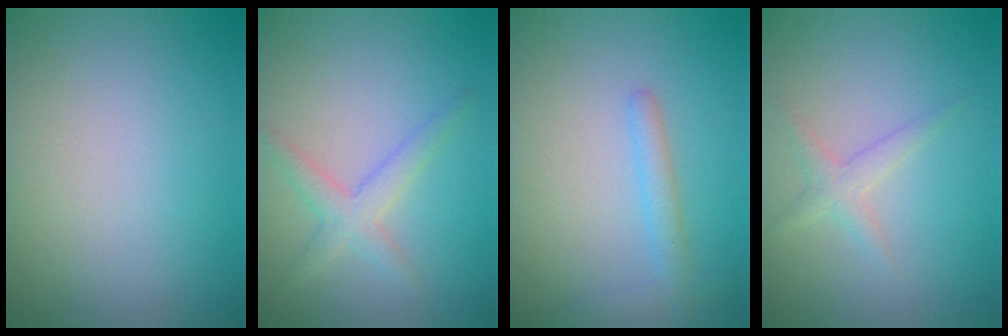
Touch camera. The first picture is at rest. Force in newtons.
{"total": 1.9, "press": 1.9, "slide": 0.1}
{"total": 2.0, "press": 2.0, "slide": 0.2}
{"total": 1.5, "press": 1.5, "slide": 0.1}